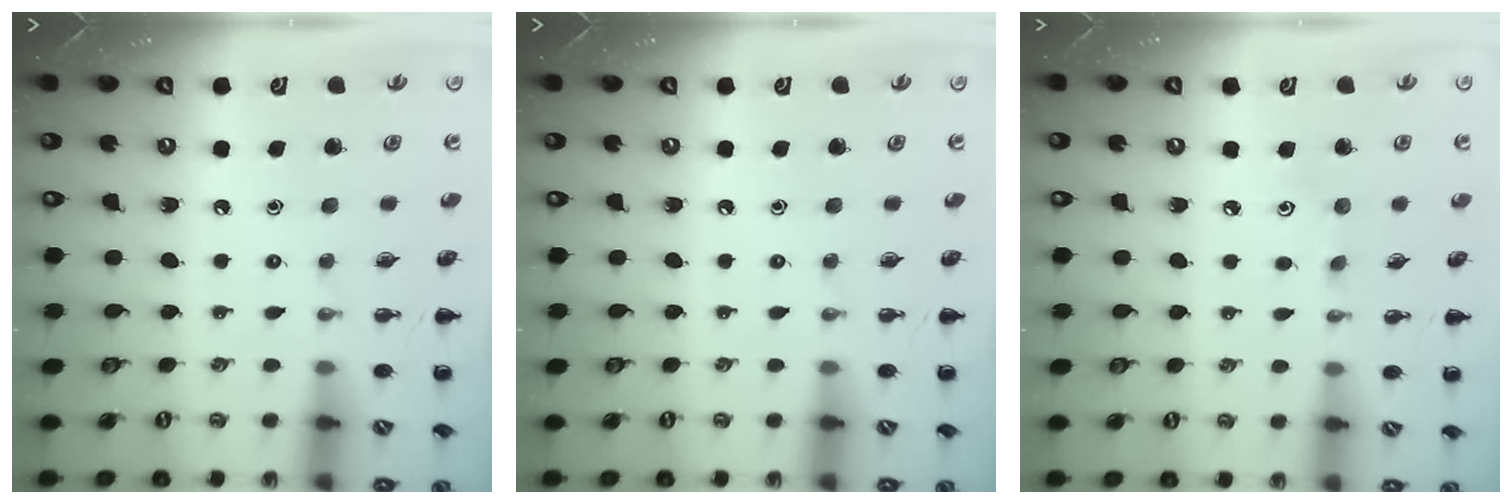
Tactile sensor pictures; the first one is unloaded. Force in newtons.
{"total": 0.0}
{"total": 2.8, "press": 2.7, "slide": 0.8}